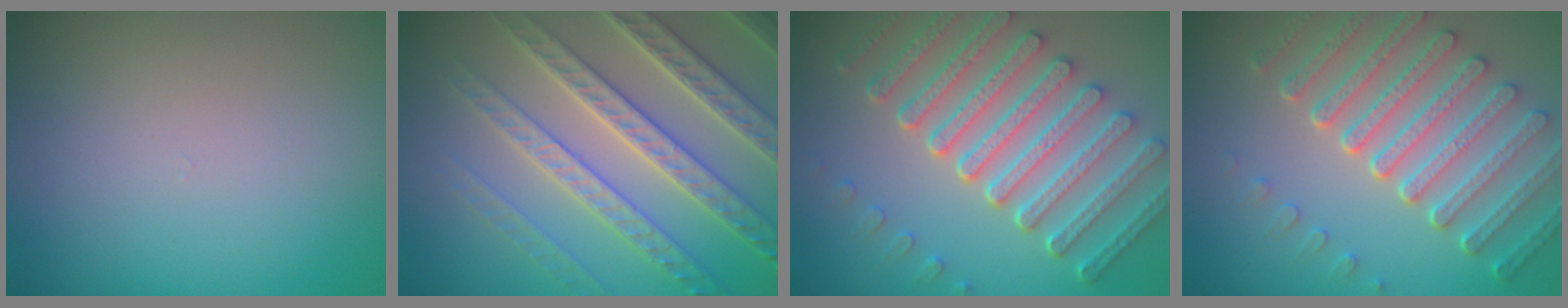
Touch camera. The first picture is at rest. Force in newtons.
{"total": 7.1, "press": 6.9, "slide": 1.7}
{"total": 8.3, "press": 6.3, "slide": 5.4}
{"total": 7.0, "press": 5.2, "slide": 4.7}